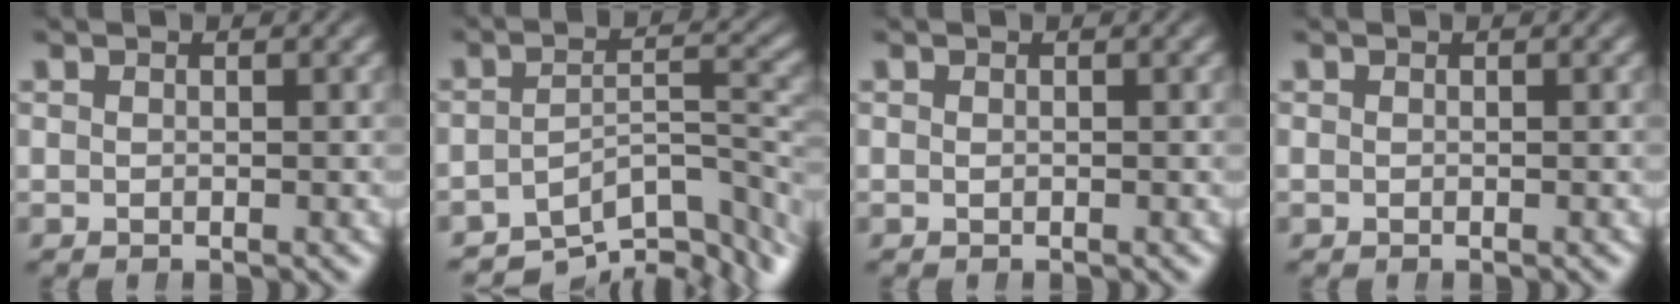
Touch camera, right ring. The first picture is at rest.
{"total": 8.9, "force": [-5.5, 4.4, 5.4], "torque": [-0.053, -0.026, -0.080]}
{"total": 0.0}
{"total": 0.0}